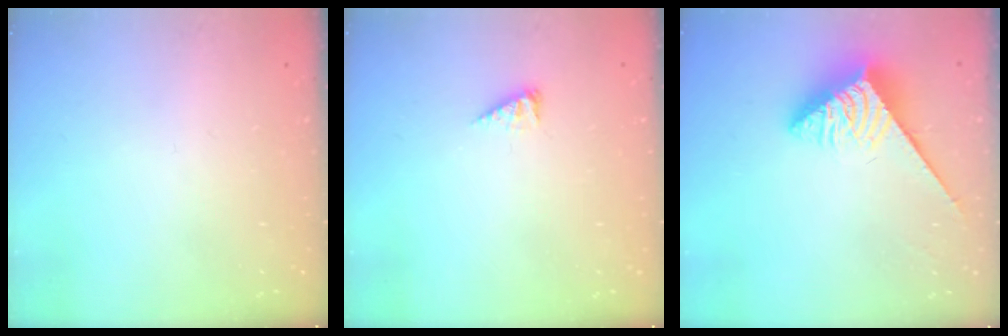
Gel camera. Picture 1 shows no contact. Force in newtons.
{"total": 2.8, "press": 2.8, "slide": 0.4}
{"total": 3.8, "press": 3.8, "slide": 0.6}